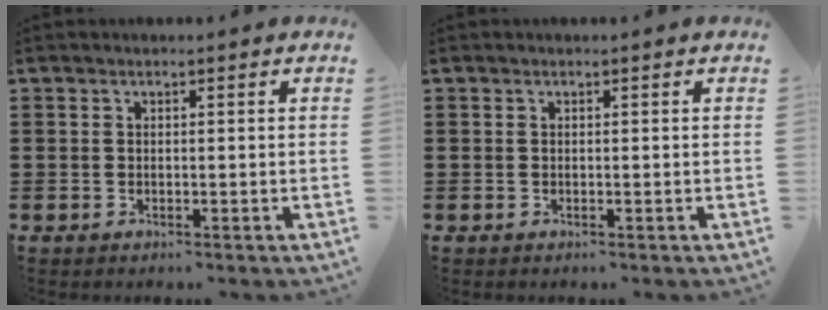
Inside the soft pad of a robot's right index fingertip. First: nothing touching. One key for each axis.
{"total": 0.0}